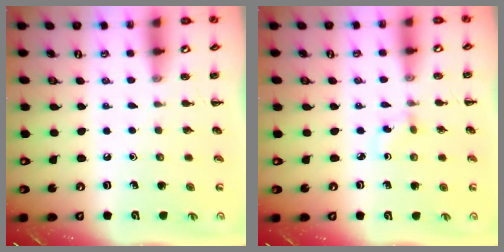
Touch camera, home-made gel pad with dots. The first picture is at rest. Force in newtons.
{"total": 1.3, "press": 1.1, "slide": 0.7}